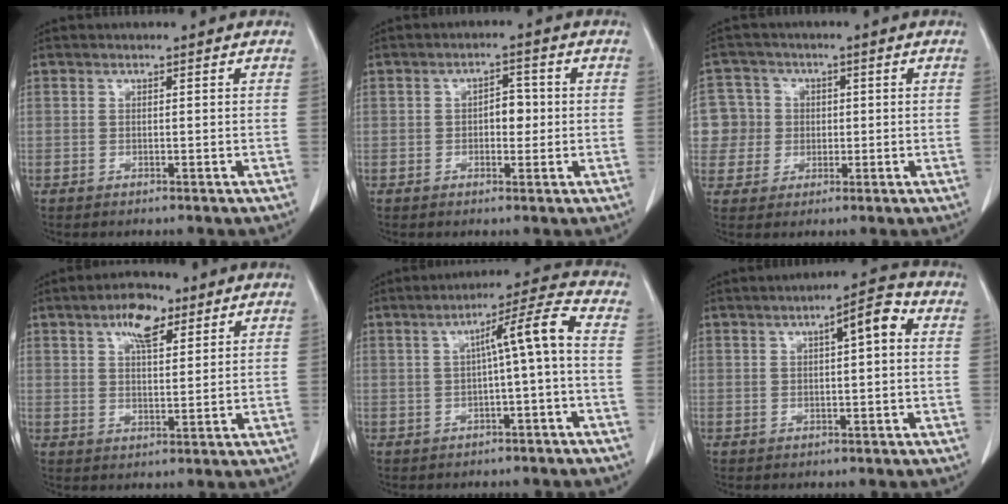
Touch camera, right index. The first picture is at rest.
{"total": 3.7, "force": [-0.2, 2.1, 3.1], "torque": [-0.048, 0.012, -0.002]}
{"total": 8.6, "force": [0.4, 8.5, 0.9], "torque": [-0.029, 0.037, 0.020]}
{"total": 7.1, "force": [3.9, 3.0, 5.1], "torque": [-0.093, 0.009, 0.067]}
{"total": 7.3, "force": [-0.4, 0.1, 7.3], "torque": [-0.113, 0.024, -0.005]}
{"total": 5.8, "force": [1.5, 1.5, 5.4], "torque": [-0.084, 0.024, 0.021]}